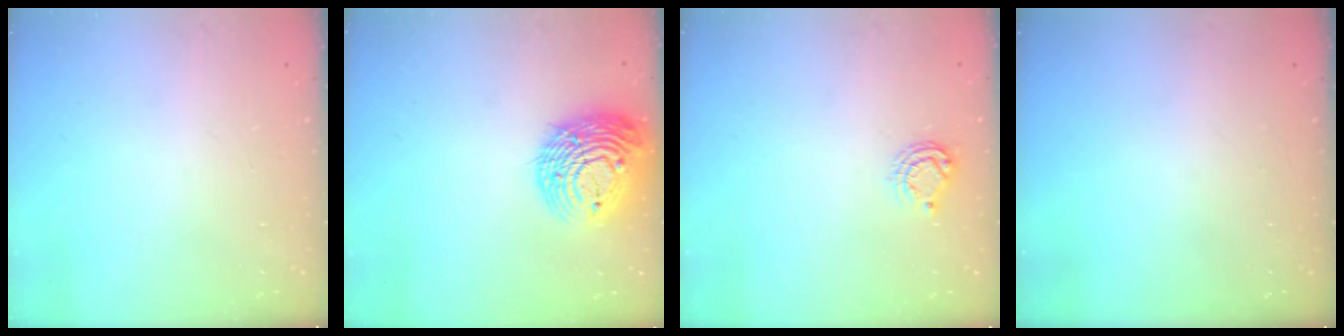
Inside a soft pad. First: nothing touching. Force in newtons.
{"total": 16.6, "press": 16.5, "slide": 2.2}
{"total": 6.9, "press": 6.8, "slide": 0.6}
{"total": 0.0}